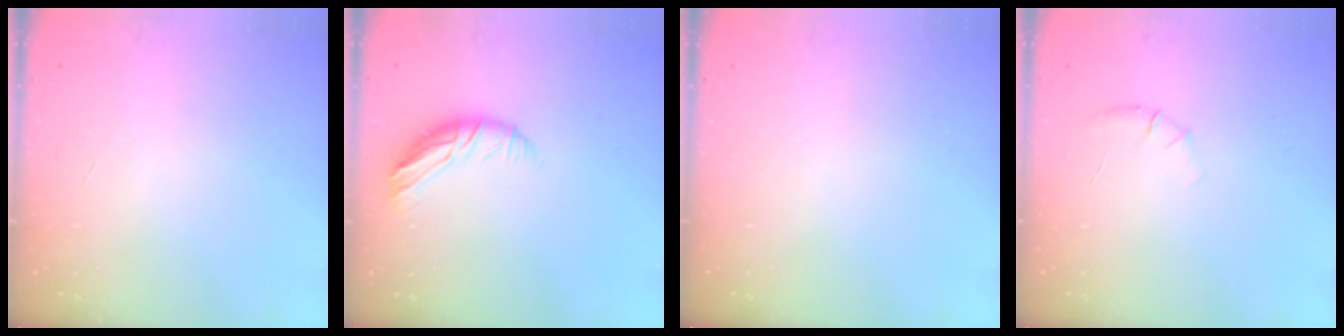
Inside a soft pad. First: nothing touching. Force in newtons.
{"total": 9.6, "press": 9.5, "slide": 1.1}
{"total": 0.0}
{"total": 5.5, "press": 5.2, "slide": 1.6}